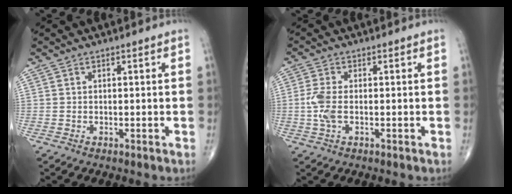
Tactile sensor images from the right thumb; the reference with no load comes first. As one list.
[{"total": 4.2, "force": [-0.6, 2.0, 3.7], "torque": [-0.097, 0.001, -0.015]}]